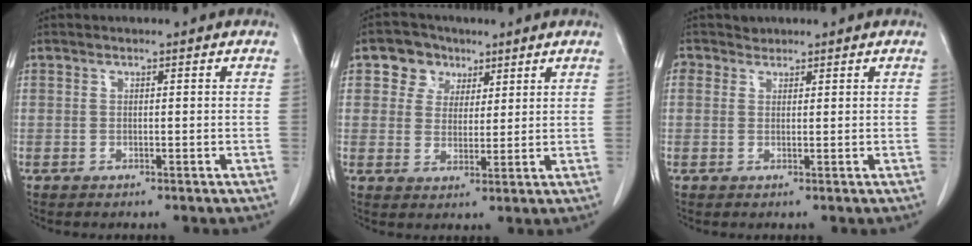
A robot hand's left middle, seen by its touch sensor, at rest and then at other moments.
{"total": 5.5, "force": [2.9, 4.6, 1.2], "torque": [-0.025, 0.017, 0.052]}
{"total": 1.6, "force": [1.1, 1.1, -0.2], "torque": [0.005, 0.011, 0.016]}